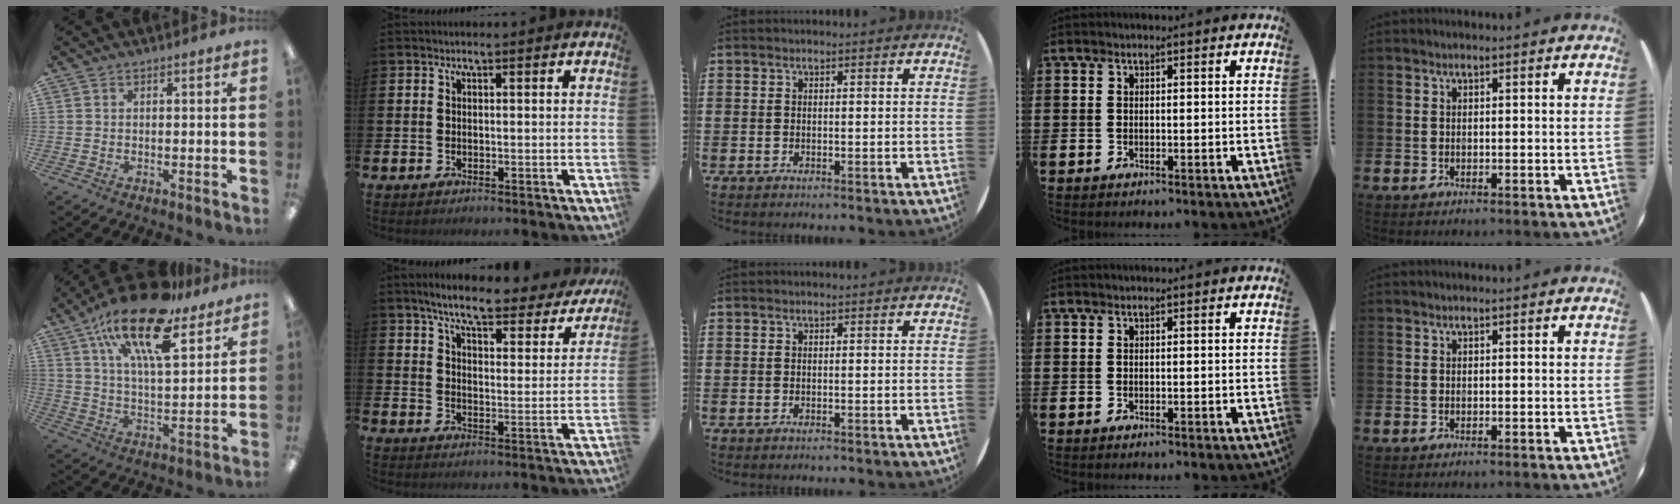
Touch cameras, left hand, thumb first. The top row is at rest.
{"thumb": {"total": 21.0, "force": [13.8, 7.3, 14.0], "torque": [-0.237, -0.075, 0.234]}, "index": {"total": 6.8, "force": [6.0, 1.1, 3.1], "torque": [-0.079, -0.036, 0.096]}}